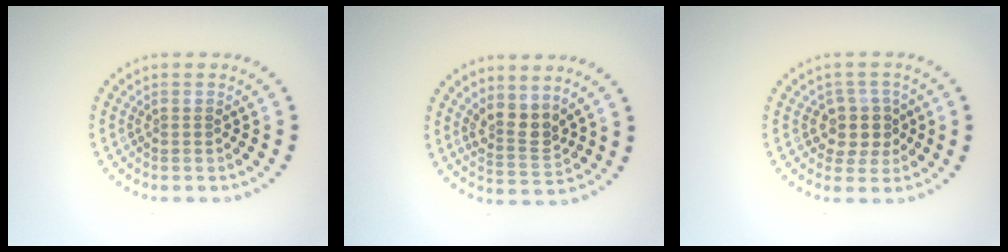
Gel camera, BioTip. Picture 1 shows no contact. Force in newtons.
{"total": 2.8, "press": 2.4, "slide": 1.5}
{"total": 3.0, "press": 2.6, "slide": 1.5}